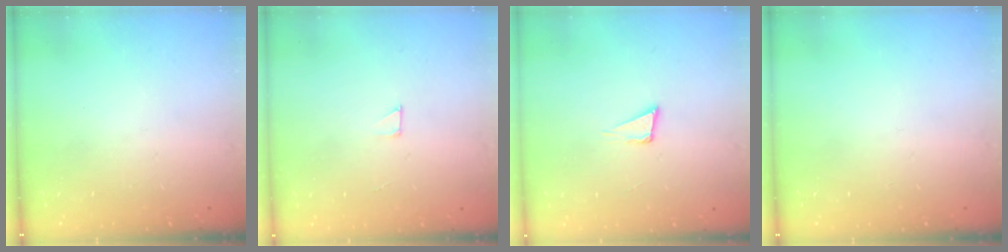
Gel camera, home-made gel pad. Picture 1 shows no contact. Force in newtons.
{"total": 2.0, "press": 2.0, "slide": 0.0}
{"total": 3.9, "press": 2.6, "slide": 2.9}
{"total": 0.0}